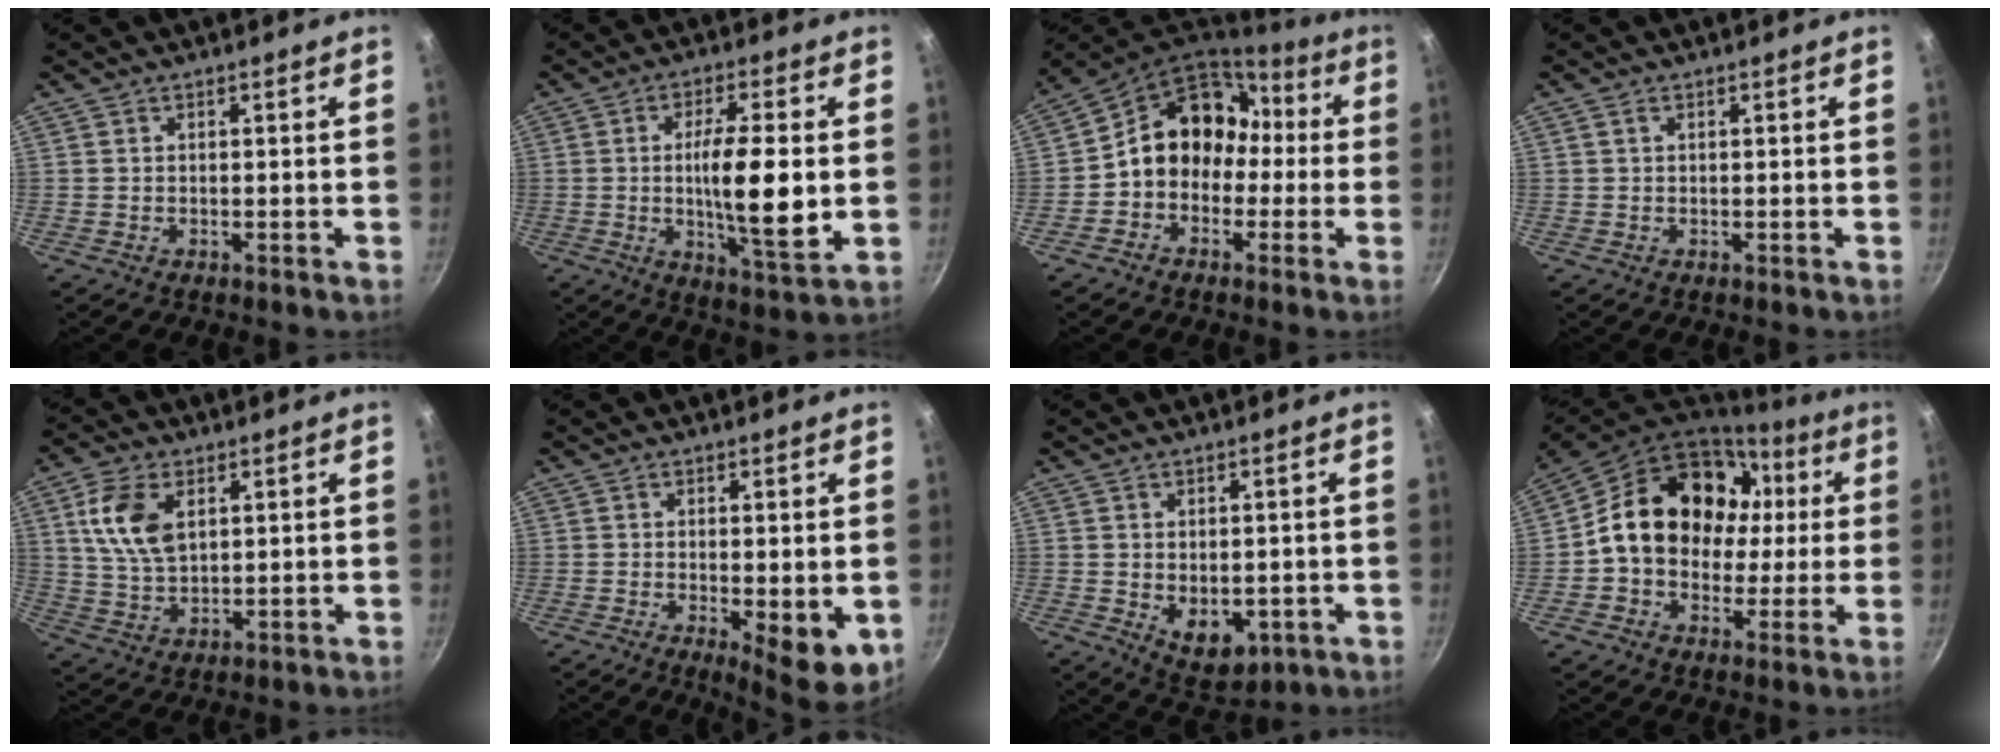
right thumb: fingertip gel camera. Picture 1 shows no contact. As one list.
[{"total": 8.9, "force": [0.3, 2.2, 8.6], "torque": [-0.136, -0.024, 0.007]}, {"total": 14.1, "force": [-0.4, 11.6, 7.9], "torque": [-0.076, 0.058, -0.022]}, {"total": 0.7, "force": [0.3, 0.5, 0.5], "torque": [-0.009, 0.002, 0.005]}, {"total": 10.2, "force": [3.3, 6.1, 7.5], "torque": [-0.138, -0.012, 0.066]}, {"total": 8.3, "force": [-1.3, 2.9, 7.7], "torque": [-0.090, -0.013, -0.008]}, {"total": 7.7, "force": [-1.0, 5.2, 5.6], "torque": [-0.062, -0.011, 0.002]}, {"total": 20.5, "force": [2.8, 16.2, 12.3], "torque": [-0.172, 0.040, 0.042]}]